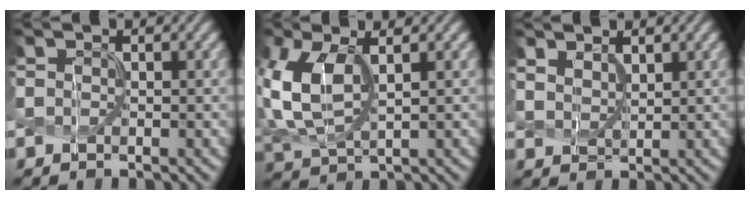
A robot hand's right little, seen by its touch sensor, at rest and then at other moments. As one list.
[{"total": 6.8, "force": [1.5, 3.5, 5.7], "torque": [-0.147, 0.004, 0.033]}, {"total": 1.9, "force": [1.6, 0.7, 0.7], "torque": [-0.023, -0.001, 0.037]}]